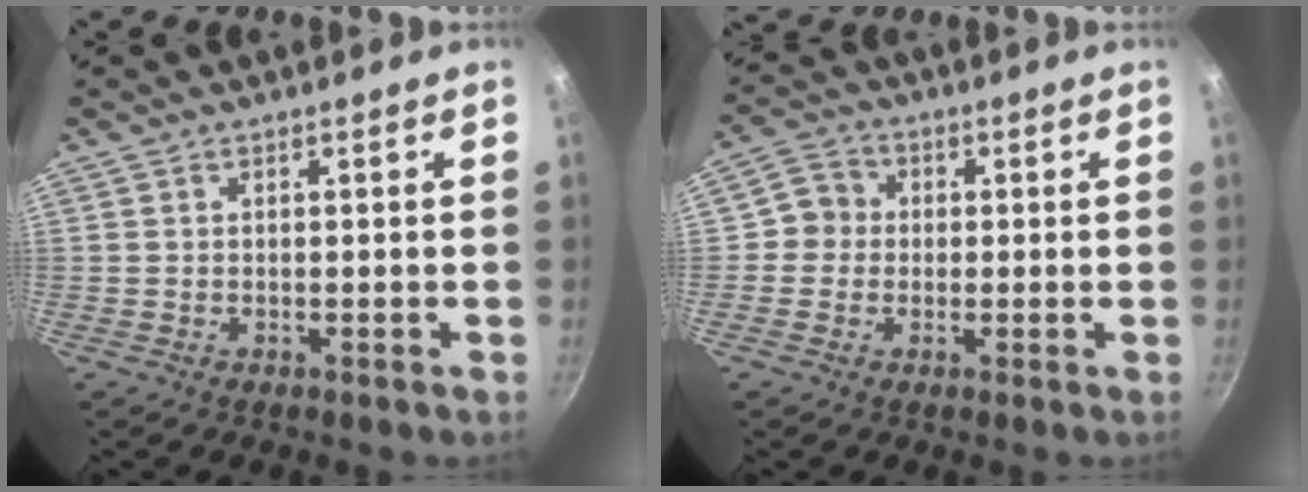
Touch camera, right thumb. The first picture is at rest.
{"total": 4.8, "force": [-0.1, 4.6, 1.4], "torque": [0.006, 0.010, -0.019]}